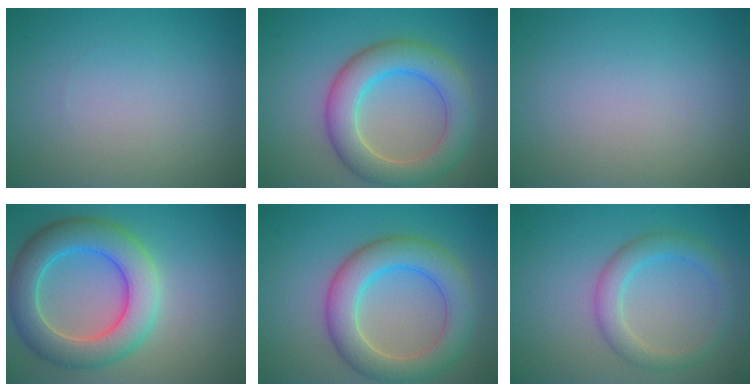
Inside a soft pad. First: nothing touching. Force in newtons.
{"total": 6.6, "press": 6.6, "slide": 0.2}
{"total": 0.0}
{"total": 7.6, "press": 7.6, "slide": 0.4}
{"total": 6.6, "press": 6.6, "slide": 0.2}
{"total": 3.1, "press": 3.1, "slide": 0.1}